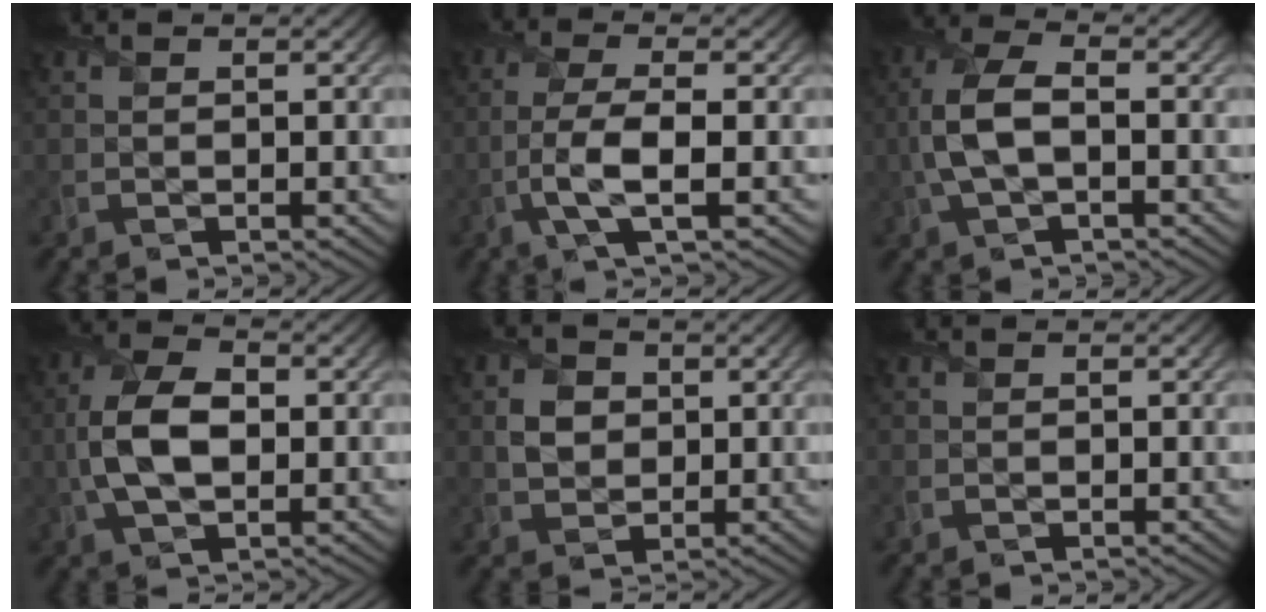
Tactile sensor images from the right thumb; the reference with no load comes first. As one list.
[{"total": 5.5, "force": [-1.5, 1.4, 5.1], "torque": [-0.112, 0.007, -0.037]}, {"total": 6.4, "force": [-0.7, 2.9, 5.7], "torque": [-0.145, 0.007, -0.017]}, {"total": 8.0, "force": [-0.4, 4.5, 6.6], "torque": [-0.156, 0.003, -0.013]}, {"total": 3.5, "force": [0.6, 2.9, 1.8], "torque": [-0.042, 0.000, 0.006]}, {"total": 0.0}]